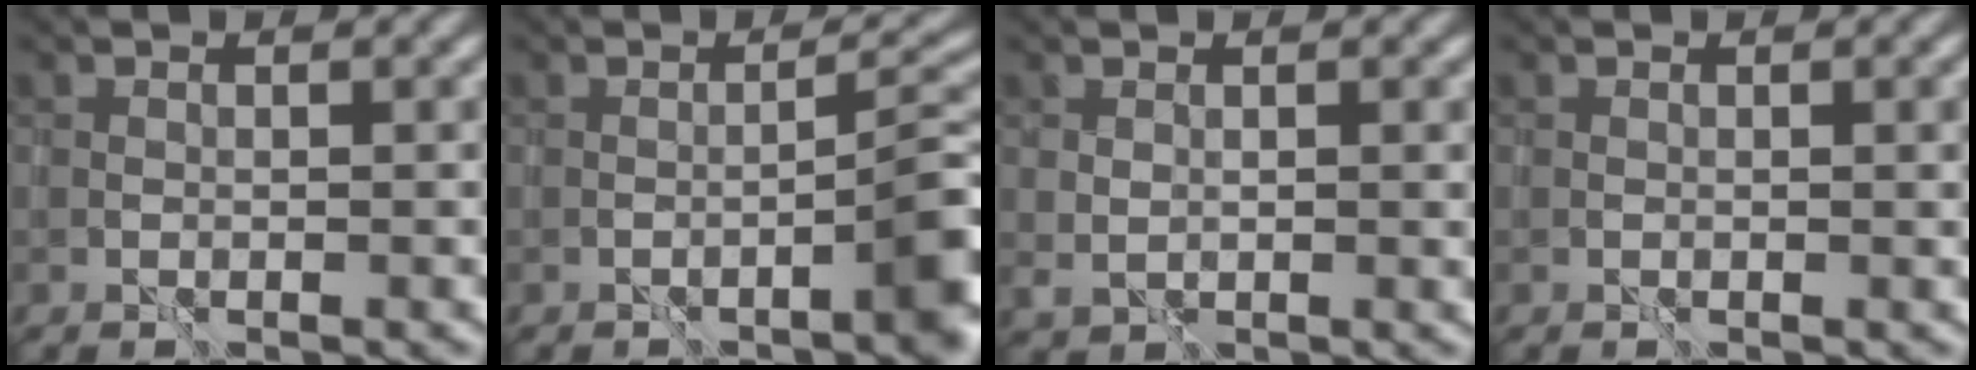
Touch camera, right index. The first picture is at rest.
{"total": 3.8, "force": [-1.7, 0.4, 3.4], "torque": [-0.042, 0.014, -0.027]}
{"total": 1.4, "force": [0.8, 0.8, 0.8], "torque": [-0.019, -0.005, 0.020]}
{"total": 1.5, "force": [0.4, 0.4, 1.3], "torque": [-0.019, -0.004, 0.011]}